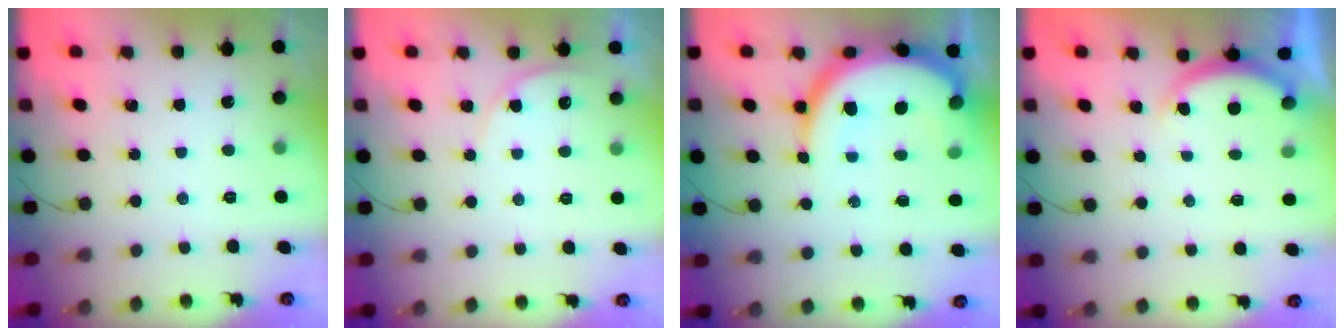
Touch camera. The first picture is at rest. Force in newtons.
{"total": 4.8, "press": 4.7, "slide": 0.3}
{"total": 14.9, "press": 14.8, "slide": 1.8}
{"total": 3.2, "press": 3.2, "slide": 0.6}